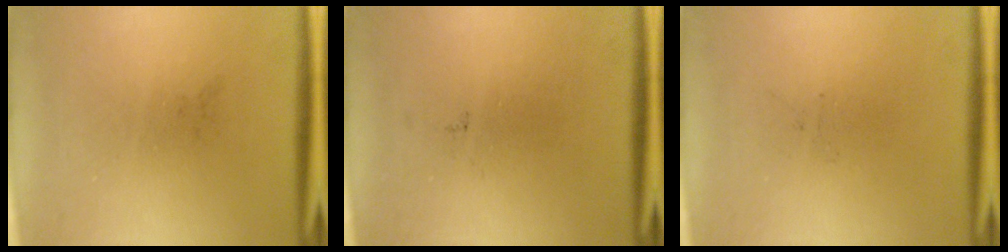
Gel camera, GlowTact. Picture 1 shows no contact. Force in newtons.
{"total": 0.0}
{"total": 0.0}